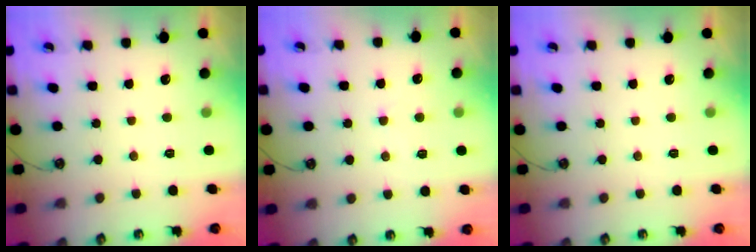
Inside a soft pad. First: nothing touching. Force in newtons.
{"total": 2.2, "press": 2.1, "slide": 0.4}
{"total": 0.0}